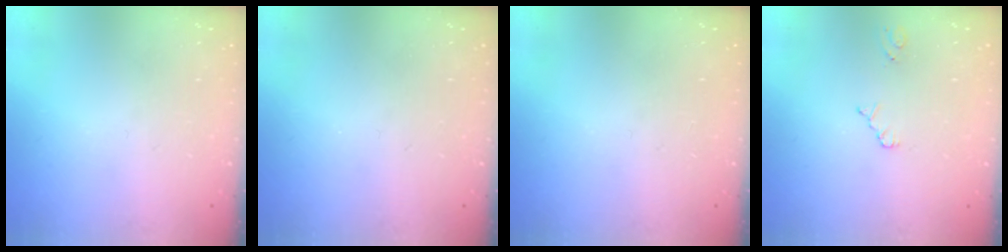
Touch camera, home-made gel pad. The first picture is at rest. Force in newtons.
{"total": 0.0}
{"total": 0.0}
{"total": 2.5, "press": 2.5, "slide": 0.4}